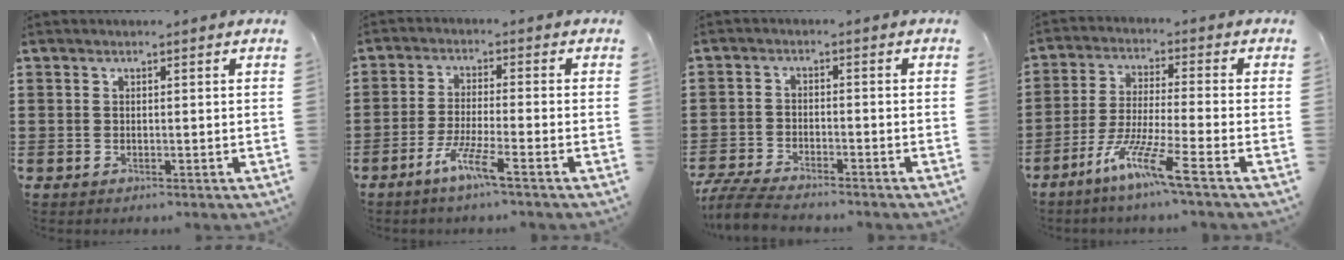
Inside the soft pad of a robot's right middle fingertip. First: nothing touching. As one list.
[{"total": 5.5, "force": [-3.6, 0.1, 4.1], "torque": [-0.087, -0.008, -0.069]}, {"total": 5.0, "force": [-4.8, 0.4, 1.6], "torque": [-0.054, -0.012, -0.099]}, {"total": 8.7, "force": [-6.0, -0.2, 6.3], "torque": [-0.134, -0.014, -0.121]}]